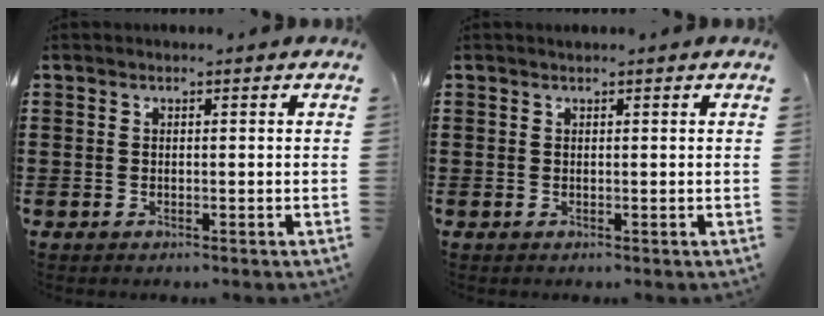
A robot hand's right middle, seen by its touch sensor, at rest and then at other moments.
{"total": 0.0}